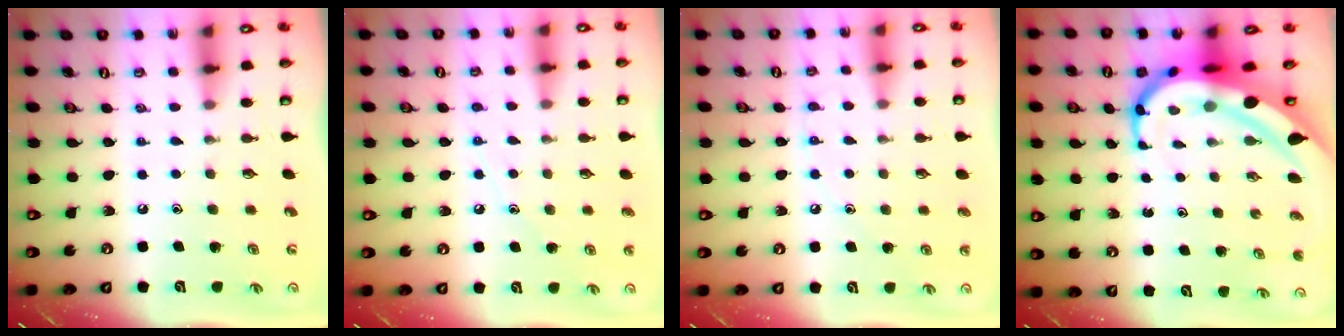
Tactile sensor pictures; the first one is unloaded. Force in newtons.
{"total": 7.2, "press": 7.2, "slide": 0.7}
{"total": 5.1, "press": 5.1, "slide": 0.4}
{"total": 11.9, "press": 11.8, "slide": 1.5}